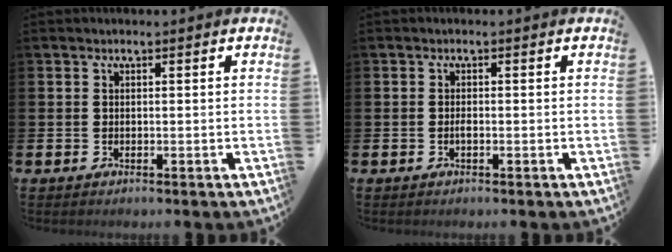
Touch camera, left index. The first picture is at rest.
{"total": 0.7, "force": [-0.3, 0.2, 0.7], "torque": [-0.010, -0.003, -0.004]}